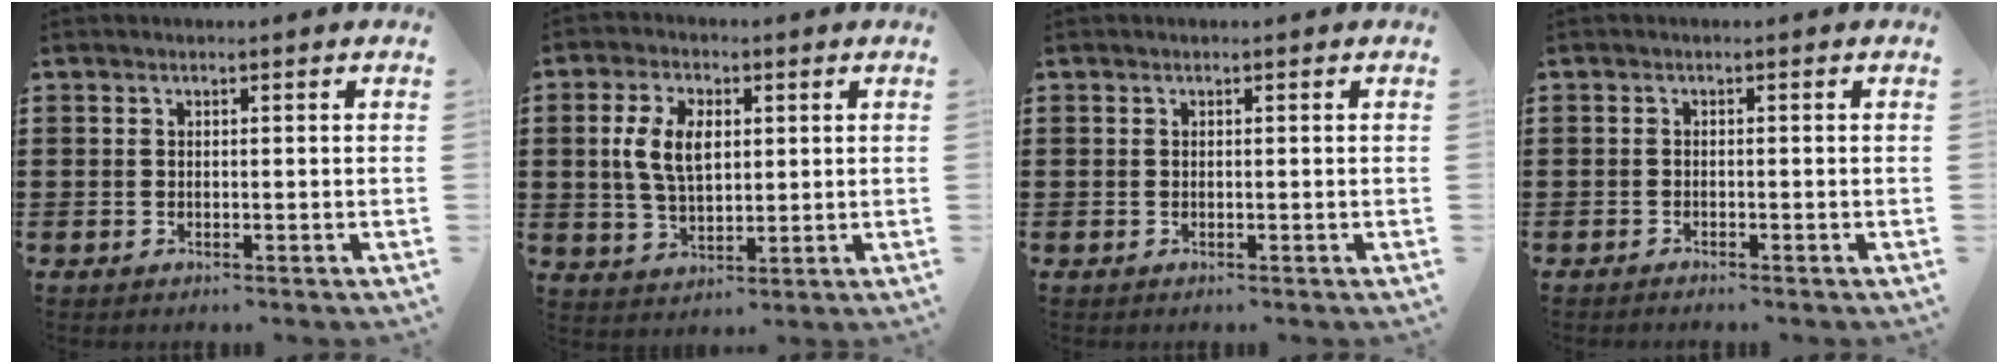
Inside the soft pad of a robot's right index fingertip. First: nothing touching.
{"total": 7.0, "force": [1.4, 4.1, 5.5], "torque": [-0.131, 0.011, 0.018]}
{"total": 0.0}
{"total": 0.6, "force": [-0.6, -0.1, 0.1], "torque": [-0.003, -0.003, -0.012]}